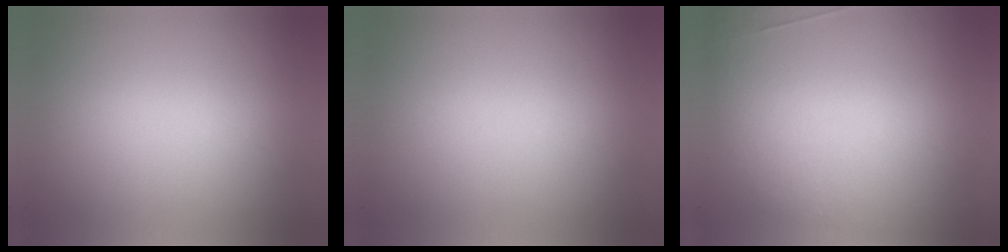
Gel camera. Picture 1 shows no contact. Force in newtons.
{"total": 10.6}
{"total": 2.6}